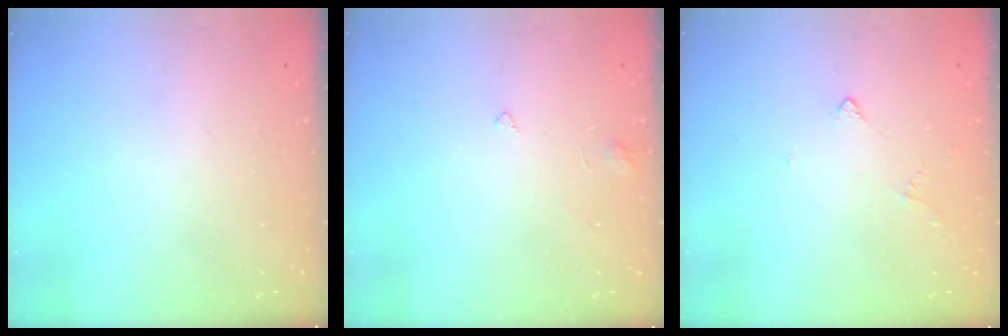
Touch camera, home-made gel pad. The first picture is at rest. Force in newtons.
{"total": 3.3, "press": 3.3, "slide": 0.2}
{"total": 1.8, "press": 1.7, "slide": 0.4}